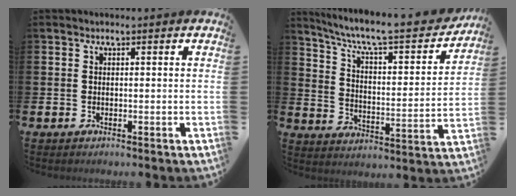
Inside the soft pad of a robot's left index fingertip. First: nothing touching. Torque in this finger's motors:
{"motor_torque": [0.87, -1.26, 0.68, 0.20]}